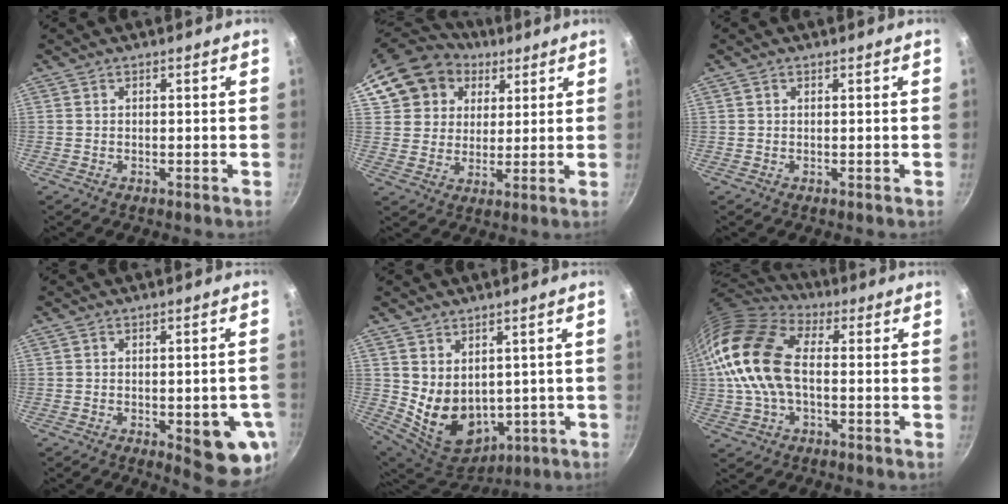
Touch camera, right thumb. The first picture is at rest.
{"total": 16.9, "force": [7.6, 13.8, 6.1], "torque": [-0.111, 0.018, 0.135]}
{"total": 0.6, "force": [0.2, 0.4, 0.3], "torque": [-0.006, 0.003, 0.005]}
{"total": 11.0, "force": [-3.0, 4.0, 9.8], "torque": [-0.084, 0.005, -0.031]}
{"total": 11.8, "force": [1.5, 9.0, 7.6], "torque": [-0.108, -0.032, 0.058]}
{"total": 18.2, "force": [0.5, 11.2, 14.3], "torque": [-0.276, 0.029, -0.003]}